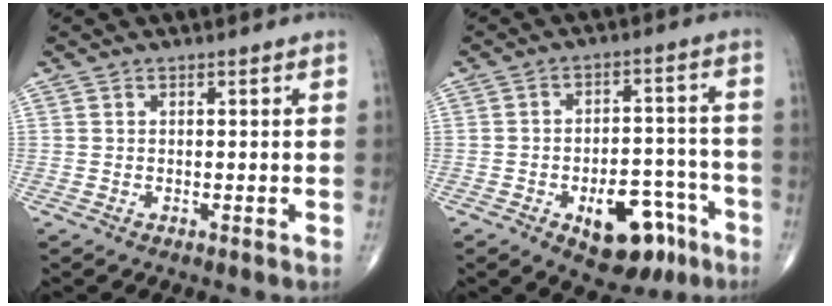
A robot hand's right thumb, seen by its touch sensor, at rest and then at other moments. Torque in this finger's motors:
{"motor_torque": [1.90, 1.35, 0.64, -0.82, 0.06]}